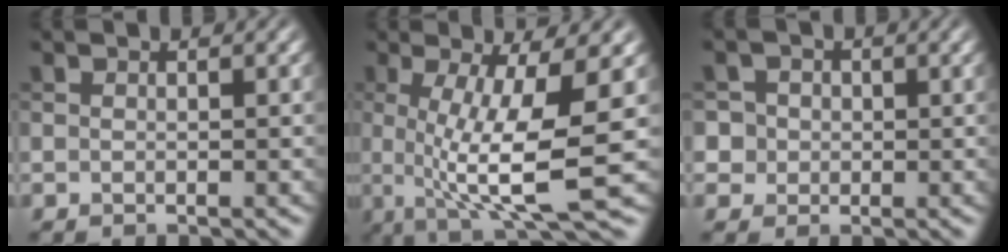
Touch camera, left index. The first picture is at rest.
{"total": 9.9, "force": [-0.5, 2.3, 9.6], "torque": [-0.150, -0.007, -0.009]}
{"total": 4.1, "force": [0.9, 3.9, 1.1], "torque": [-0.010, 0.022, 0.005]}